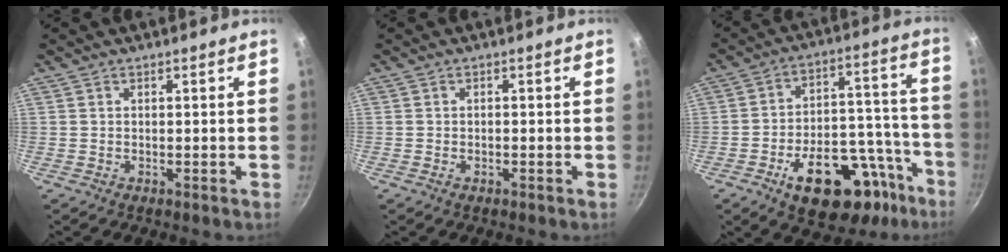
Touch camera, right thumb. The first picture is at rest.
{"total": 0.8, "force": [-0.5, 0.5, 0.4], "torque": [-0.010, 0.003, -0.011]}
{"total": 23.7, "force": [-12.7, 12.7, 15.5], "torque": [-0.163, 0.082, -0.172]}